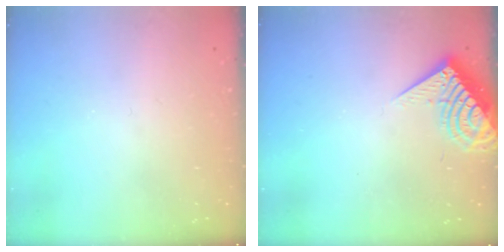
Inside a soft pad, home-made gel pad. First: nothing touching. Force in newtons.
{"total": 8.6, "press": 8.5, "slide": 0.7}